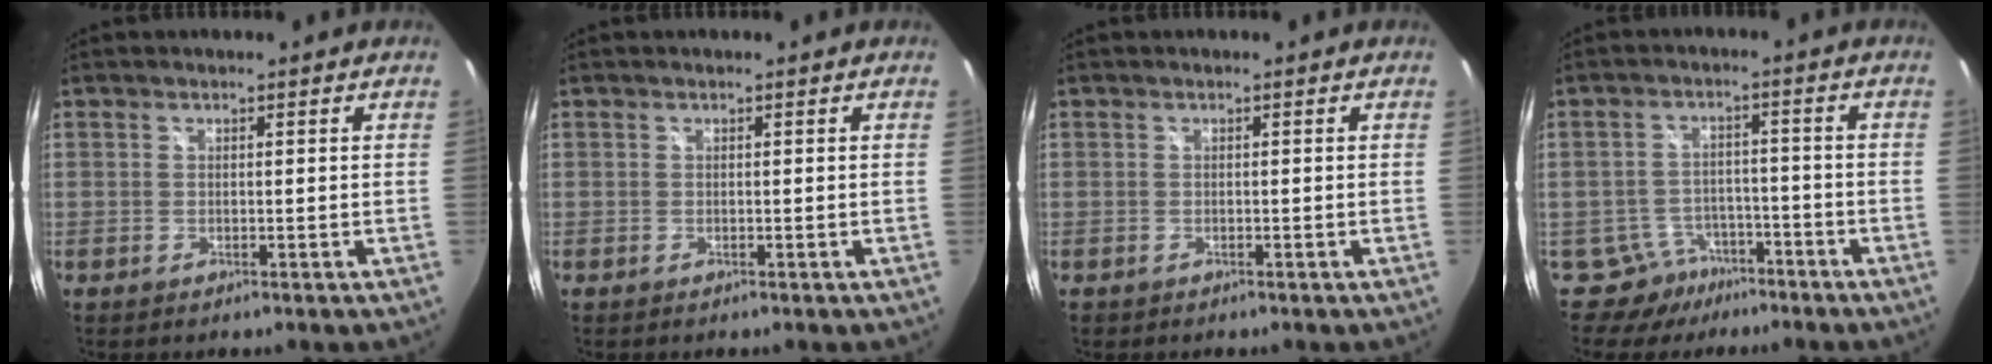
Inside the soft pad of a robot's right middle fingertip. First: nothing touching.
{"total": 0.0}
{"total": 0.5, "force": [-0.4, 0.4, 0.0], "torque": [-0.004, -0.002, -0.006]}
{"total": 6.5, "force": [-5.0, 4.2, 0.2], "torque": [-0.007, 0.021, -0.073]}